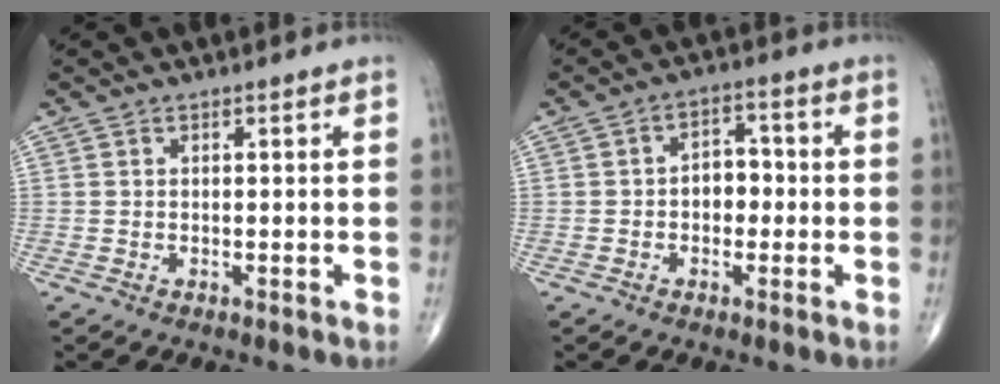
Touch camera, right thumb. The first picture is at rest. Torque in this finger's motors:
{"motor_torque": [0.12, -0.03, 0.44, -0.12, 0.00]}